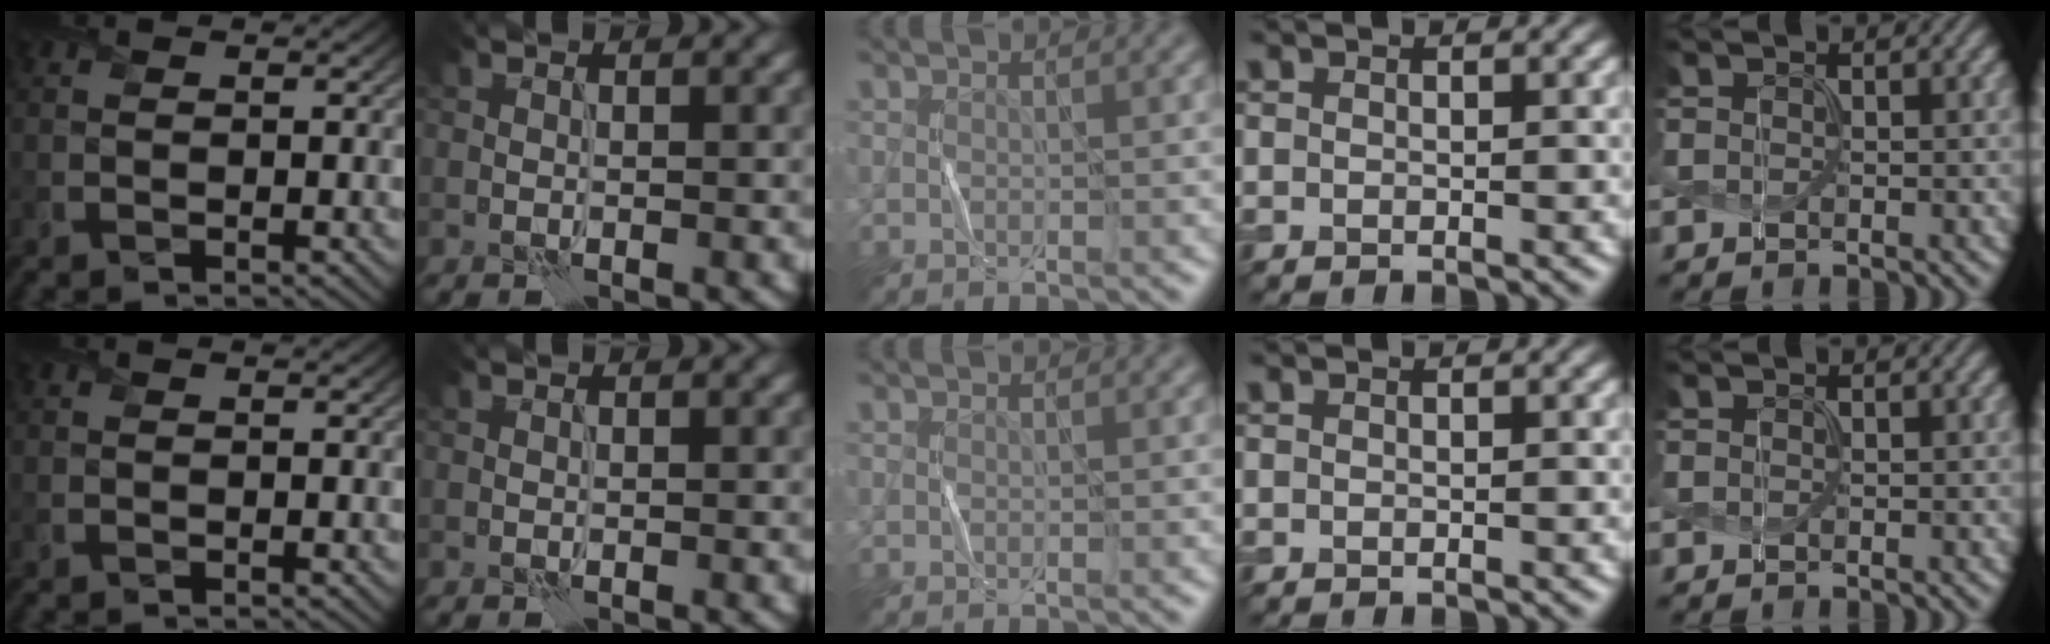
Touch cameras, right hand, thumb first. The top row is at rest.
{}